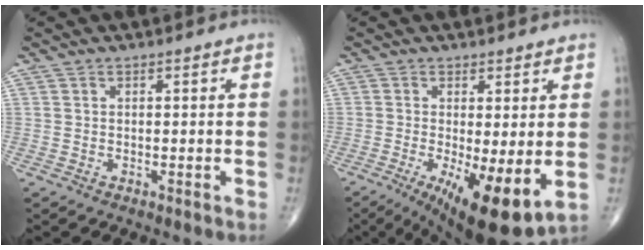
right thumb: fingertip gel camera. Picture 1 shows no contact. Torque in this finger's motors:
{"motor_torque": [0.11, 0.99, 0.24, -0.19, 0.13]}